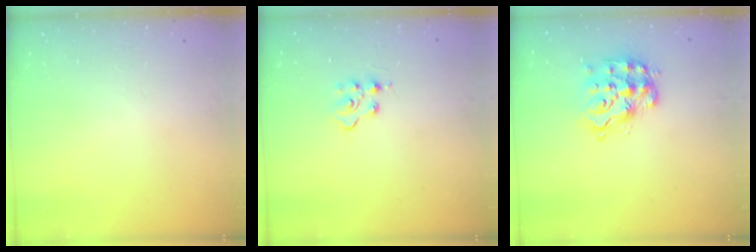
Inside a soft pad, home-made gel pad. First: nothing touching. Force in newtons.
{"total": 3.9, "press": 3.8, "slide": 0.7}
{"total": 14.8, "press": 14.8, "slide": 1.0}